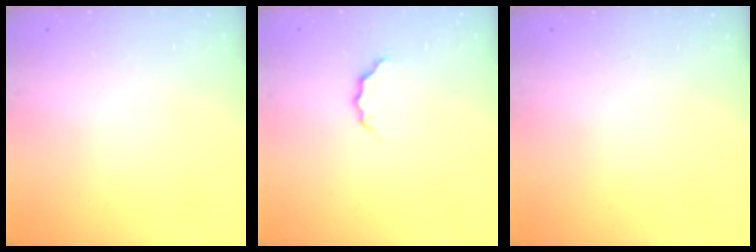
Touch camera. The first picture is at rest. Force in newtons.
{"total": 3.5, "press": 3.5, "slide": 0.4}
{"total": 0.0}